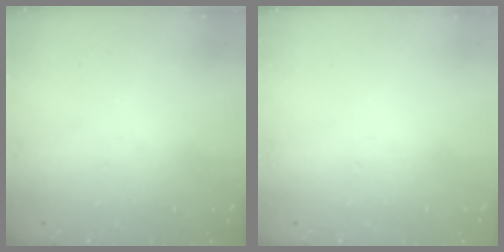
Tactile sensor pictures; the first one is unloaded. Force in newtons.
{"total": 0.0}